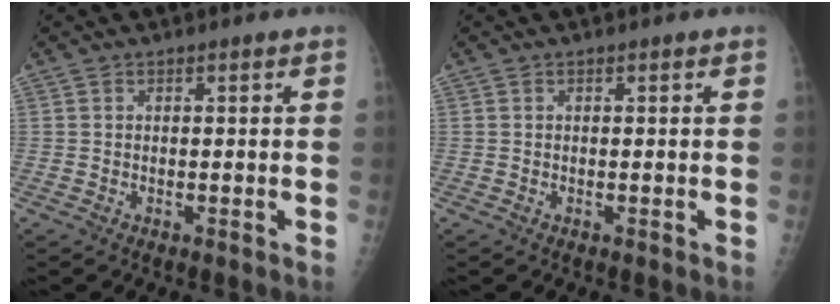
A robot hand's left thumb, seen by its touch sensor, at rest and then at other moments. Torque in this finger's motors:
{"motor_torque": [0.00, 0.00, -0.08, -0.08, 0.00]}